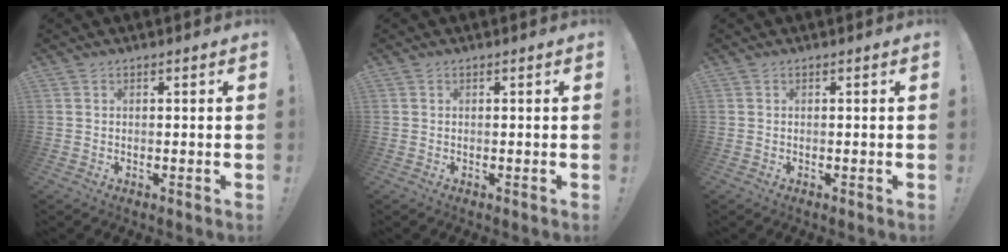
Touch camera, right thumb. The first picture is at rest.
{"total": 0.0}
{"total": 0.0}